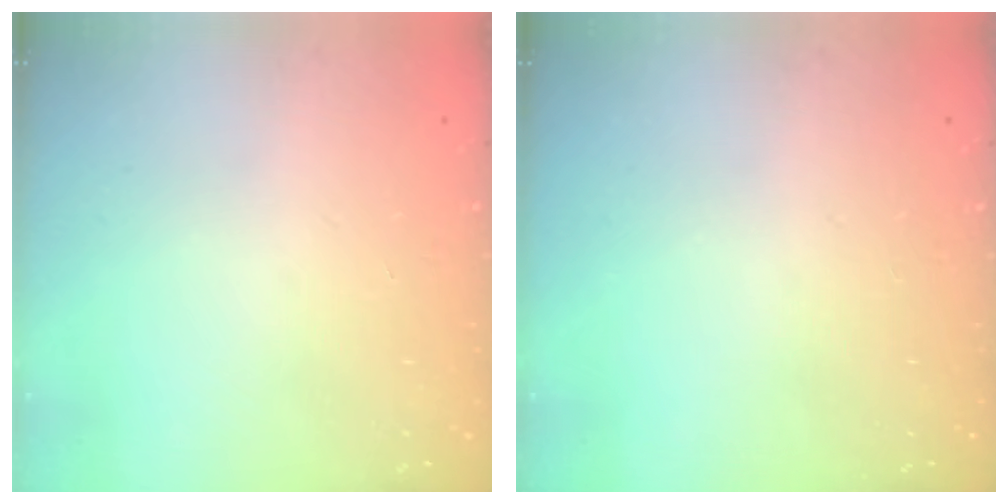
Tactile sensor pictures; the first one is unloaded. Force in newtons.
{"total": 0.0}